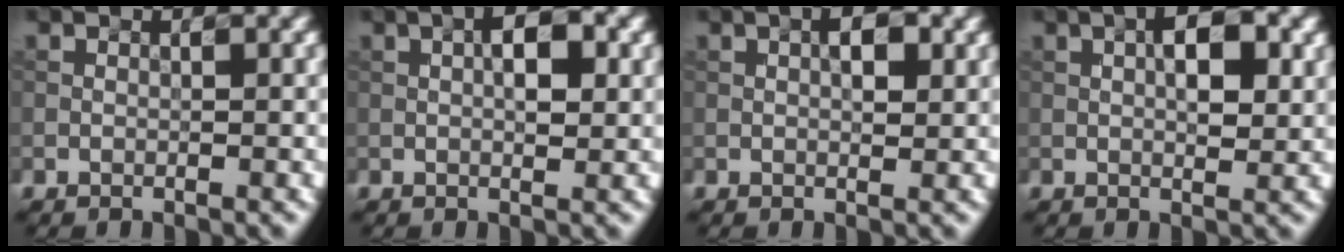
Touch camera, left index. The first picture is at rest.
{"total": 3.4, "force": [0.7, 1.4, 3.1], "torque": [-0.047, 0.006, 0.007]}
{"total": 2.4, "force": [0.6, 1.1, 2.1], "torque": [-0.028, 0.002, 0.008]}
{"total": 4.2, "force": [1.0, 1.8, 3.7], "torque": [-0.059, 0.005, 0.013]}